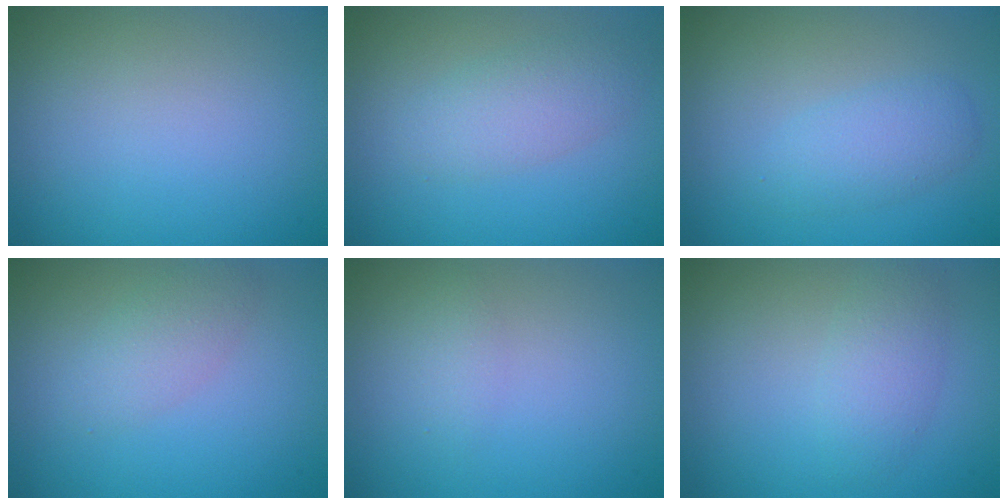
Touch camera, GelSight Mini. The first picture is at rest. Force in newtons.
{"total": 3.0, "press": 3.0, "slide": 0.2}
{"total": 2.5, "press": 2.5, "slide": 0.0}
{"total": 2.2, "press": 2.2, "slide": 0.1}
{"total": 1.0, "press": 1.0, "slide": 0.2}
{"total": 2.4, "press": 2.4, "slide": 0.1}